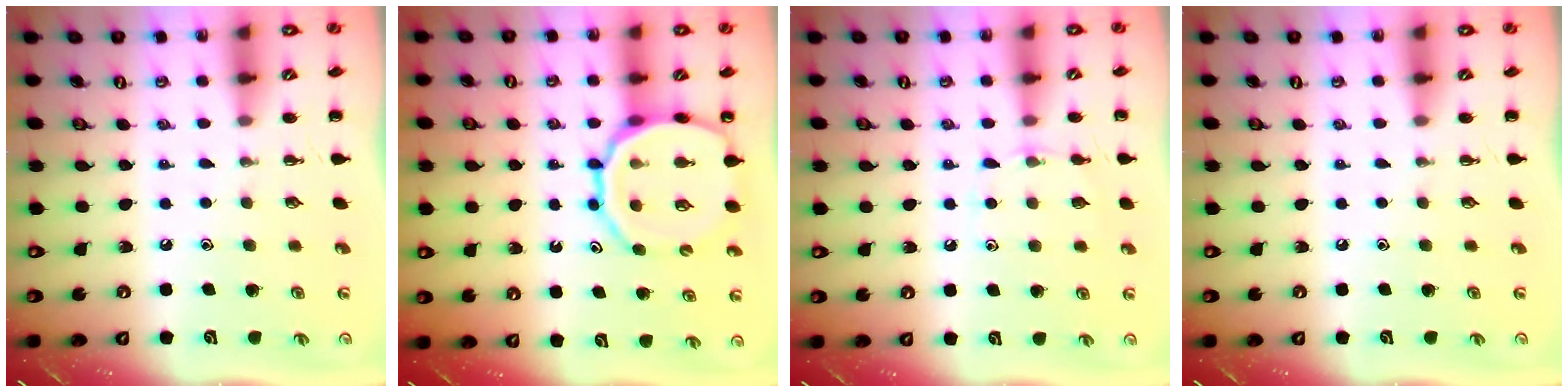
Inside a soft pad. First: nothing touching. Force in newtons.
{"total": 16.6, "press": 16.4, "slide": 3.0}
{"total": 6.9, "press": 6.6, "slide": 1.8}
{"total": 0.0}